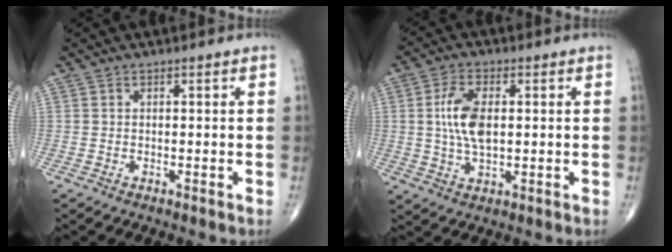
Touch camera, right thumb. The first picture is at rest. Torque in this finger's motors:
{"motor_torque": [1.48, 2.09, 1.04, 0.01, 0.15]}